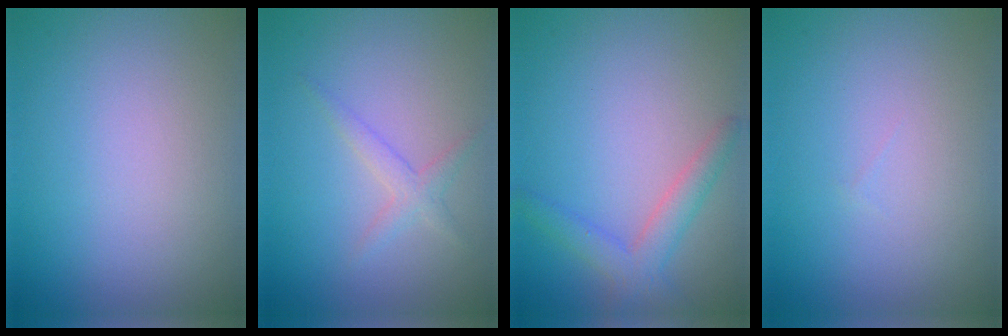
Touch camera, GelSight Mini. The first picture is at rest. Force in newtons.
{"total": 1.6, "press": 1.6, "slide": 0.1}
{"total": 2.9, "press": 2.9, "slide": 0.1}
{"total": 0.0}